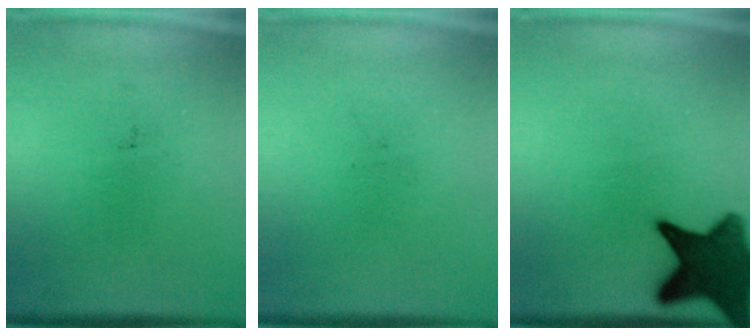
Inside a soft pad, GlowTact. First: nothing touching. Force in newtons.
{"total": 0.0}
{"total": 13.4}